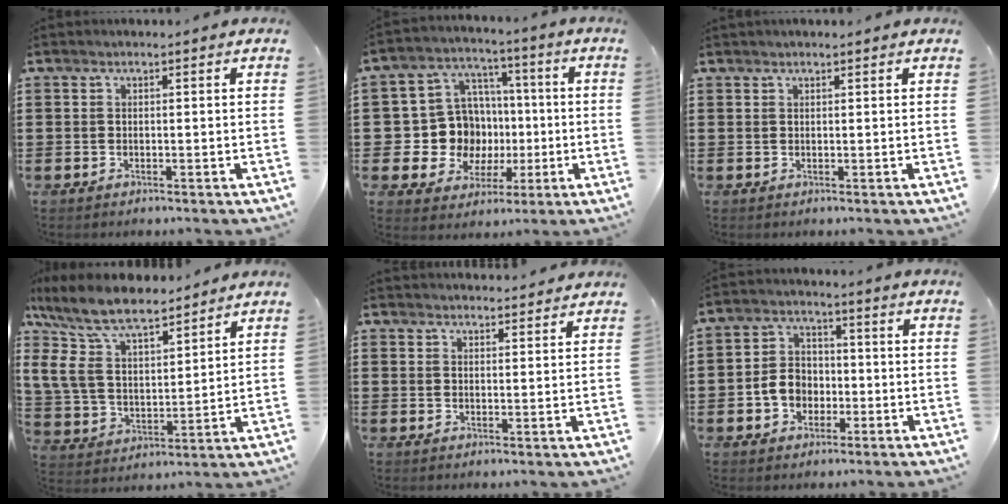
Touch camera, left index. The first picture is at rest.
{"total": 10.8, "force": [-0.3, 10.3, 3.1], "torque": [-0.112, 0.001, 0.005]}
{"total": 0.6, "force": [0.6, 0.1, 0.2], "torque": [-0.005, 0.001, 0.011]}
{"total": 12.1, "force": [9.1, 4.2, 6.7], "torque": [-0.176, -0.044, 0.164]}
{"total": 2.3, "force": [2.3, 0.1, -0.2], "torque": [-0.004, -0.006, 0.045]}
{"total": 5.5, "force": [-1.8, 4.4, 2.8], "torque": [-0.065, 0.011, -0.037]}